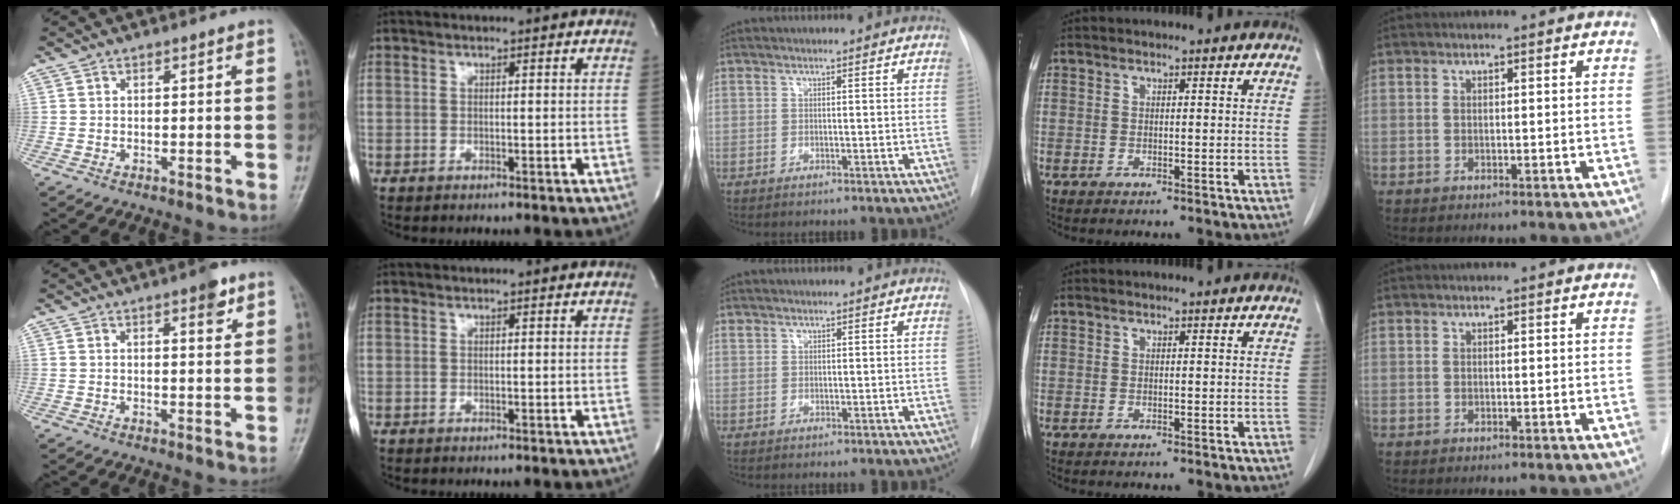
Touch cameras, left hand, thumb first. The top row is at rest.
{"thumb": {"total": 3.0, "force": [1.8, 0.9, 2.3], "torque": [-0.022, -0.006, 0.020]}, "middle": {"total": 0.5, "force": [0.4, 0.3, 0.0], "torque": [-0.004, 0.008, 0.006]}}